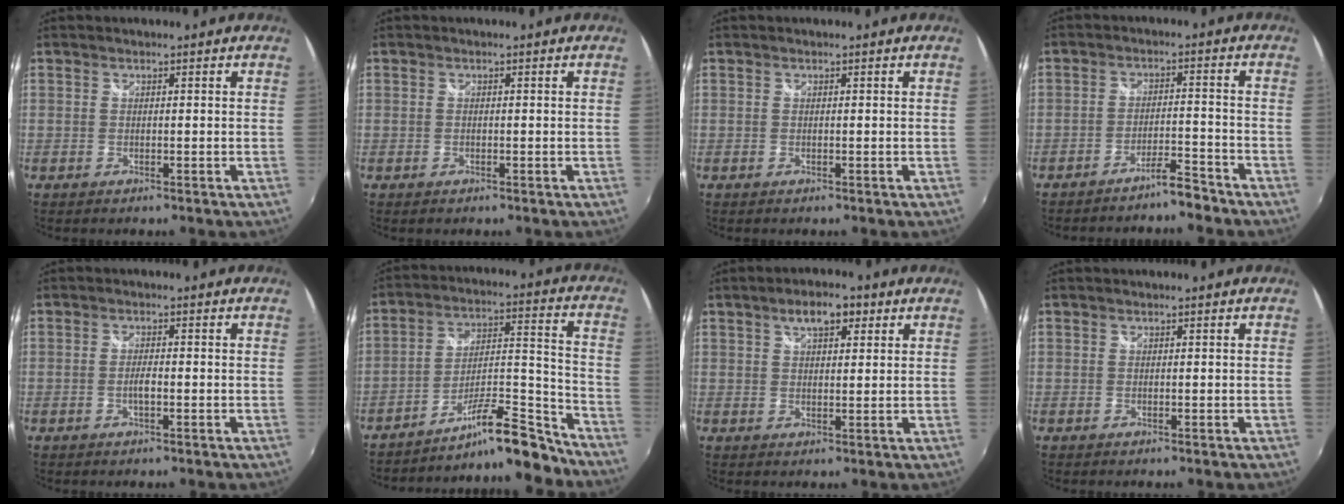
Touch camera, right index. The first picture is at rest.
{"total": 0.6, "force": [-0.3, 0.4, 0.2], "torque": [-0.004, -0.003, -0.007]}
{"total": 0.0}
{"total": 4.8, "force": [-4.5, 0.5, 1.7], "torque": [-0.041, 0.006, -0.070]}
{"total": 1.9, "force": [-0.7, 0.4, 1.7], "torque": [-0.036, 0.001, -0.013]}
{"total": 15.8, "force": [-13.9, 2.7, 6.9], "torque": [-0.110, 0.029, -0.214]}
{"total": 5.4, "force": [2.8, 2.5, 4.0], "torque": [-0.065, 0.015, 0.043]}
{"total": 0.0}